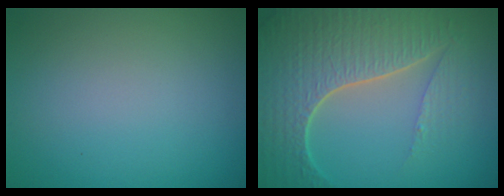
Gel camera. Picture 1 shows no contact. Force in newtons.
{"total": 7.7, "press": 5.7, "slide": 5.2}